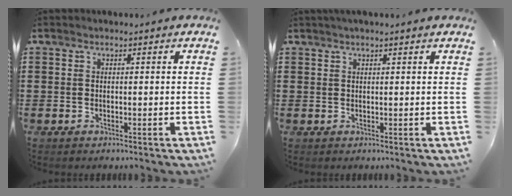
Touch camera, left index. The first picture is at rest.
{"total": 1.1, "force": [0.9, -0.1, 0.7], "torque": [-0.013, -0.001, 0.017]}